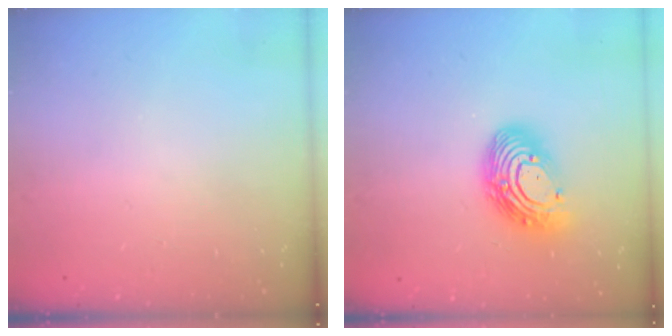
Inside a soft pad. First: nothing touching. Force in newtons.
{"total": 14.0, "press": 14.0, "slide": 1.1}